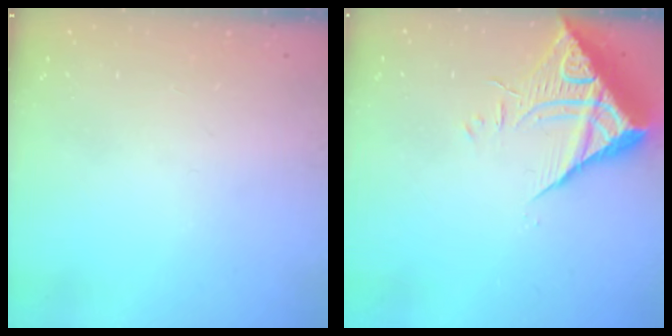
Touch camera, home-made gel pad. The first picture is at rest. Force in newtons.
{"total": 10.5, "press": 10.4, "slide": 1.0}